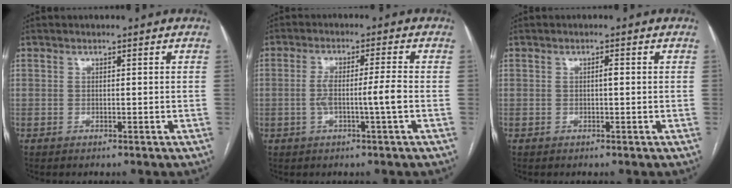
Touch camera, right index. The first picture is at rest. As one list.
[{"total": 5.3, "force": [-1.2, -0.4, 5.2], "torque": [-0.101, 0.009, -0.018]}, {"total": 0.9, "force": [0.0, 0.1, 0.8], "torque": [-0.012, 0.001, -0.001]}]